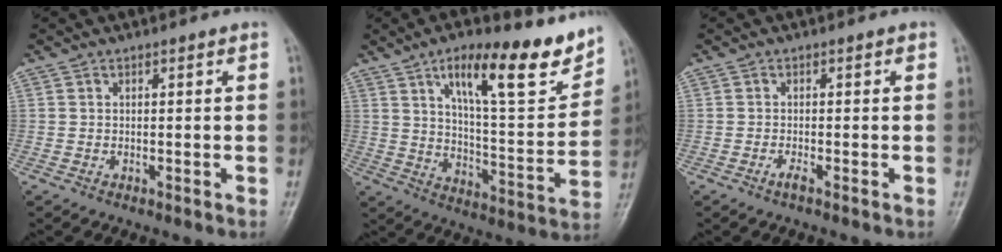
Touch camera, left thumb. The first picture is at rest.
{"total": 18.8, "force": [11.8, 5.4, 13.7], "torque": [-0.165, -0.063, 0.189]}
{"total": 1.2, "force": [-0.7, 0.1, 1.0], "torque": [-0.022, 0.001, -0.015]}